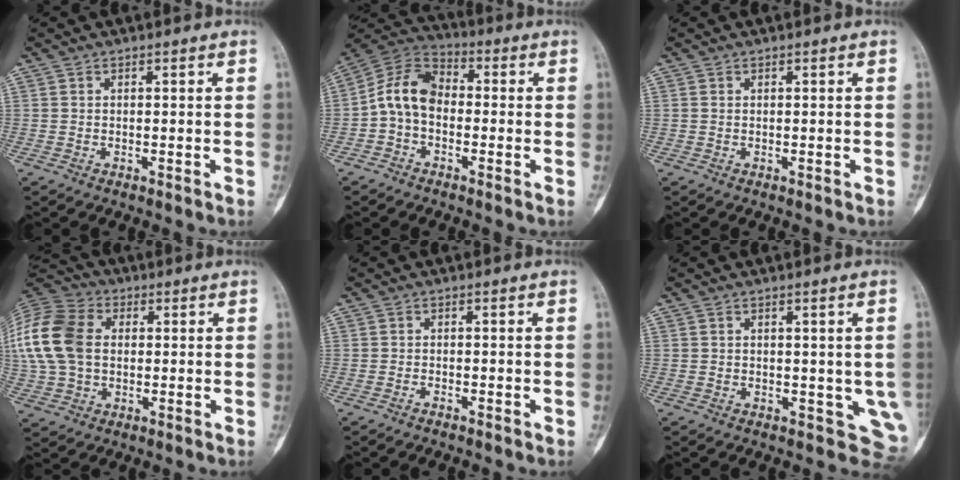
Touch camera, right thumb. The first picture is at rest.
{"total": 9.8, "force": [-1.3, 6.9, 6.8], "torque": [-0.116, 0.034, -0.041]}
{"total": 0.0}
{"total": 19.3, "force": [2.1, 13.9, 13.2], "torque": [-0.306, 0.021, 0.039]}
{"total": 0.6, "force": [-0.5, 0.2, 0.2], "torque": [-0.007, 0.000, -0.010]}
{"total": 5.2, "force": [0.1, 3.2, 4.0], "torque": [-0.025, -0.011, 0.012]}